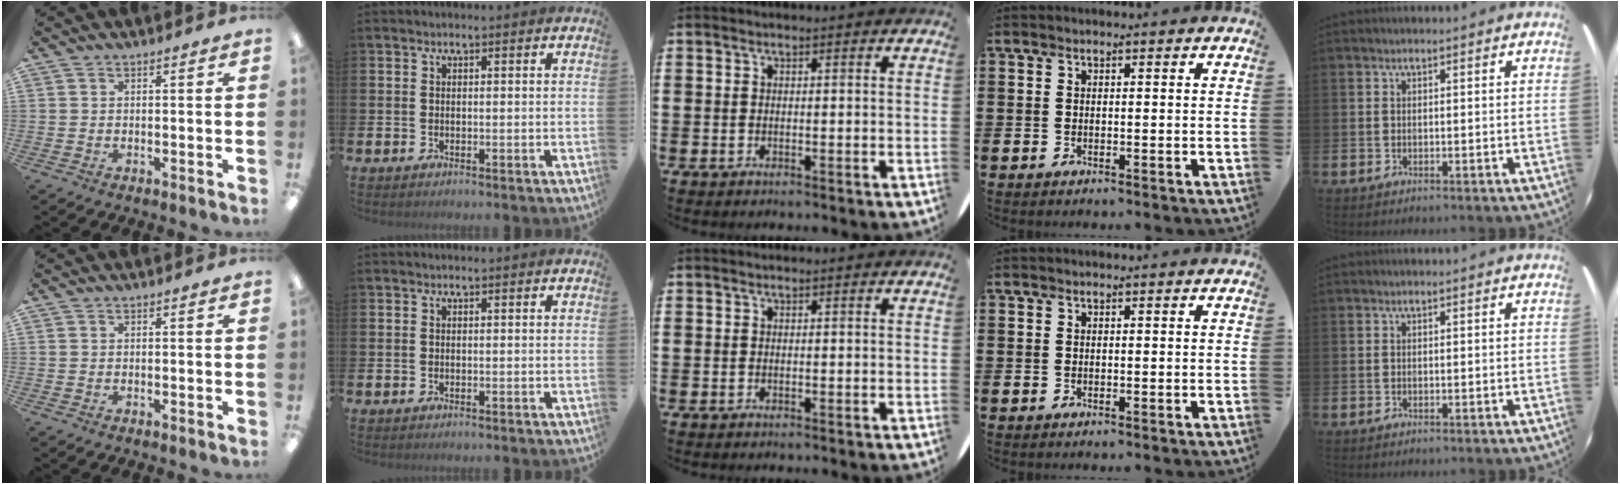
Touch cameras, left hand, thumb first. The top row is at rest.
{}